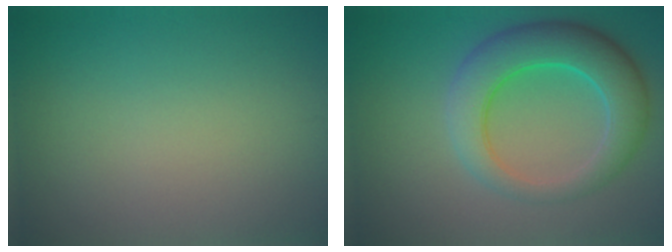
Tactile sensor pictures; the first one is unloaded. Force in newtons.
{"total": 6.9, "press": 6.9, "slide": 0.3}